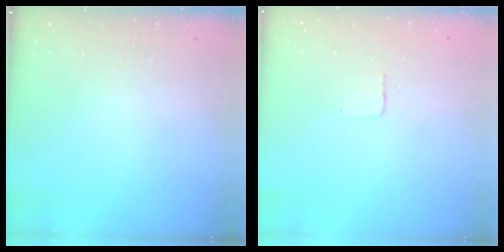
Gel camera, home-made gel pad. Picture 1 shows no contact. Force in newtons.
{"total": 1.9, "press": 1.9, "slide": 0.1}